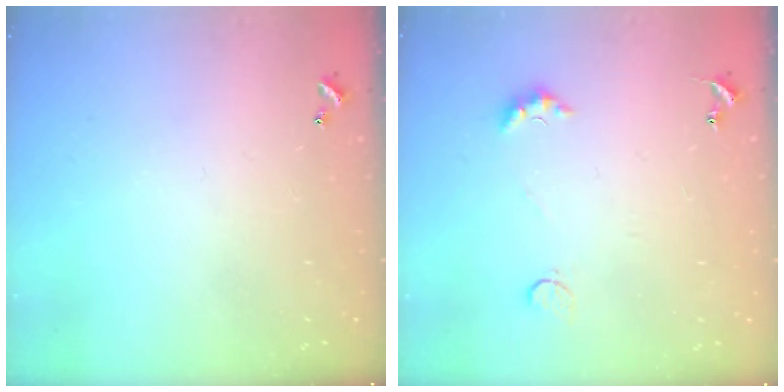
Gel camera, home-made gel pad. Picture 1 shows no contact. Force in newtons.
{"total": 3.6, "press": 3.6, "slide": 0.6}